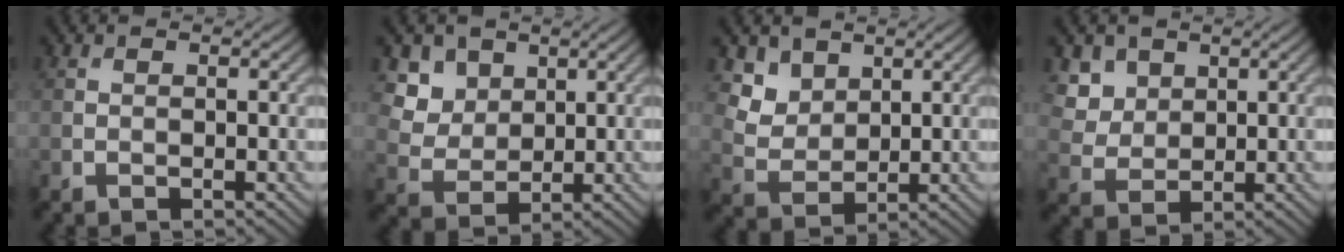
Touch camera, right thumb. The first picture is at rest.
{"total": 5.8, "force": [3.1, 4.3, 2.2], "torque": [-0.076, -0.022, 0.077]}
{"total": 4.7, "force": [3.1, 3.1, 1.6], "torque": [-0.057, -0.020, 0.076]}
{"total": 4.8, "force": [2.6, 3.6, 1.8], "torque": [-0.060, -0.014, 0.060]}